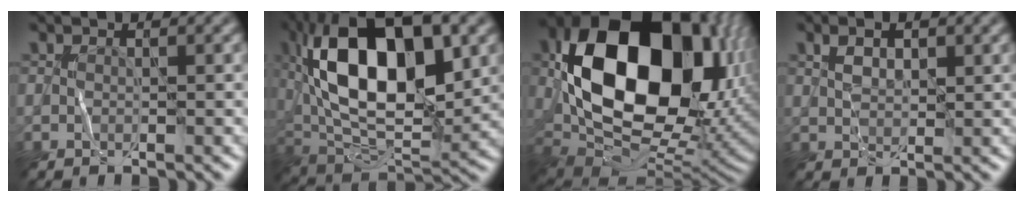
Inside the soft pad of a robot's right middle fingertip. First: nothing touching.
{"total": 15.7, "force": [4.2, 7.4, 13.3], "torque": [-0.231, 0.026, 0.060]}
{"total": 18.4, "force": [3.6, 12.3, 13.2], "torque": [-0.252, -0.002, 0.078]}
{"total": 2.0, "force": [1.1, 1.1, 1.3], "torque": [-0.025, 0.003, 0.021]}